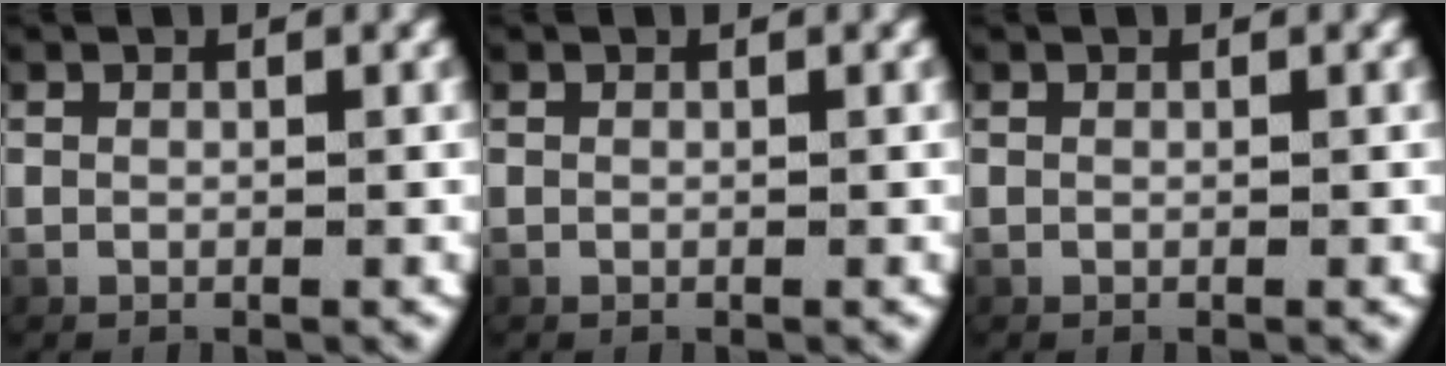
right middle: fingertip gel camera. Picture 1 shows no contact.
{"total": 0.0}
{"total": 0.0}